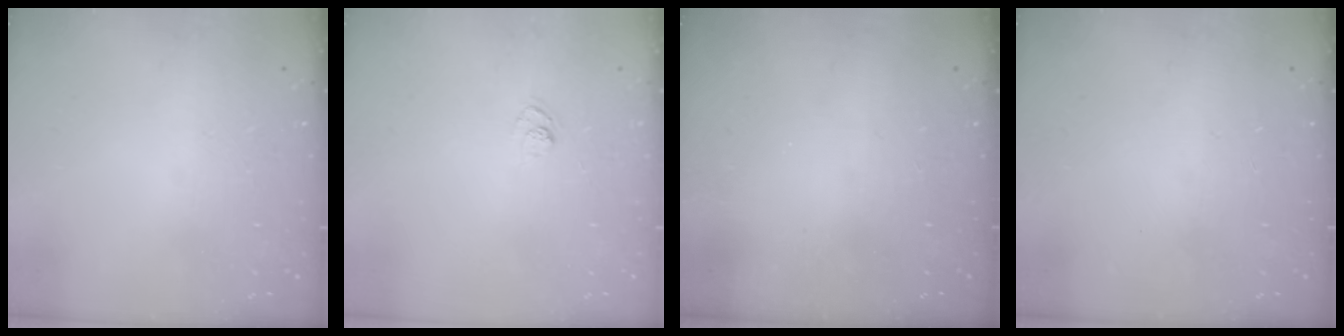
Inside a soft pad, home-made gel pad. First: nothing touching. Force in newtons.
{"total": 3.2, "press": 3.0, "slide": 1.0}
{"total": 2.3, "press": 2.2, "slide": 0.8}
{"total": 0.0}